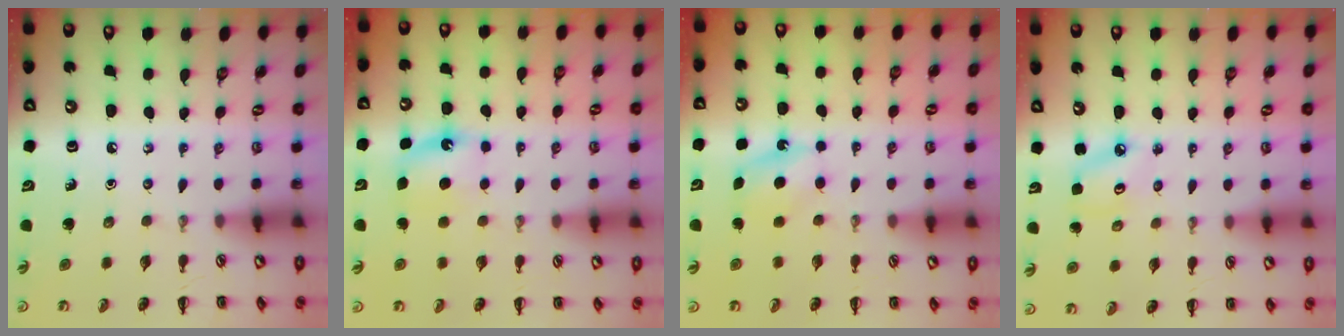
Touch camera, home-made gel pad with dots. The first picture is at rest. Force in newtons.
{"total": 5.7, "press": 5.4, "slide": 1.9}
{"total": 5.2, "press": 5.0, "slide": 1.4}
{"total": 3.8, "press": 3.7, "slide": 0.5}